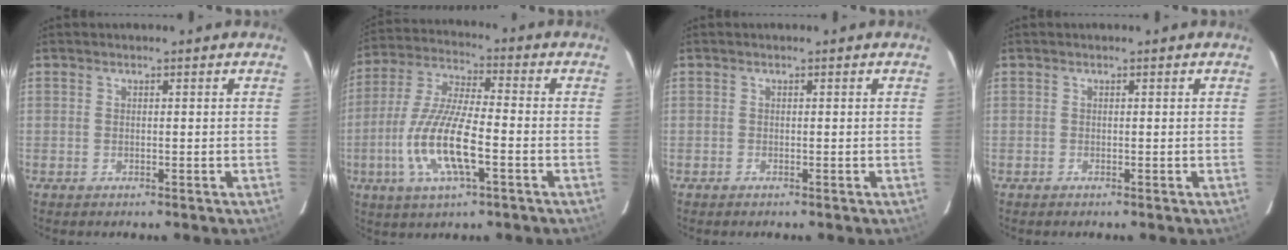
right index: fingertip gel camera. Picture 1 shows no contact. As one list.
[{"total": 14.3, "force": [-4.5, 3.7, 13.1], "torque": [-0.275, -0.011, -0.086]}, {"total": 0.0}, {"total": 0.0}]